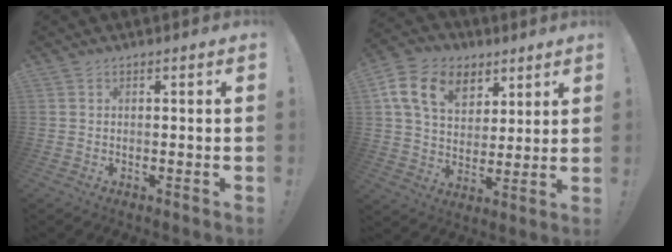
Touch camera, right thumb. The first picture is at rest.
{"total": 16.0, "force": [7.7, 11.1, 8.6], "torque": [-0.143, -0.029, 0.147]}